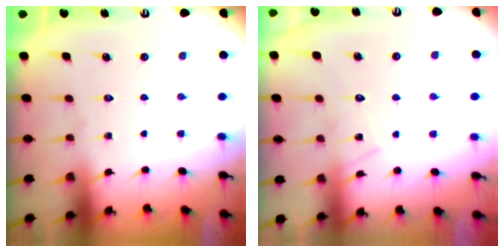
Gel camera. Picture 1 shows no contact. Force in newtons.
{"total": 9.3, "press": 9.3, "slide": 0.6}